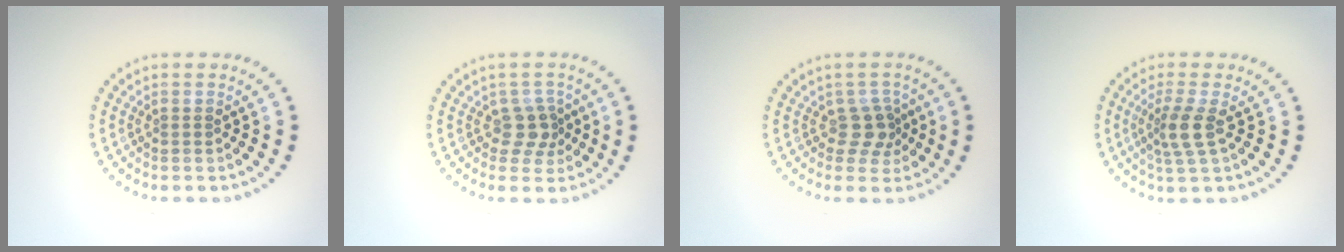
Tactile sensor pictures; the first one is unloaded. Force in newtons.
{"total": 2.4, "press": 1.8, "slide": 1.6}
{"total": 2.3, "press": 1.9, "slide": 1.3}
{"total": 2.7, "press": 2.1, "slide": 1.7}